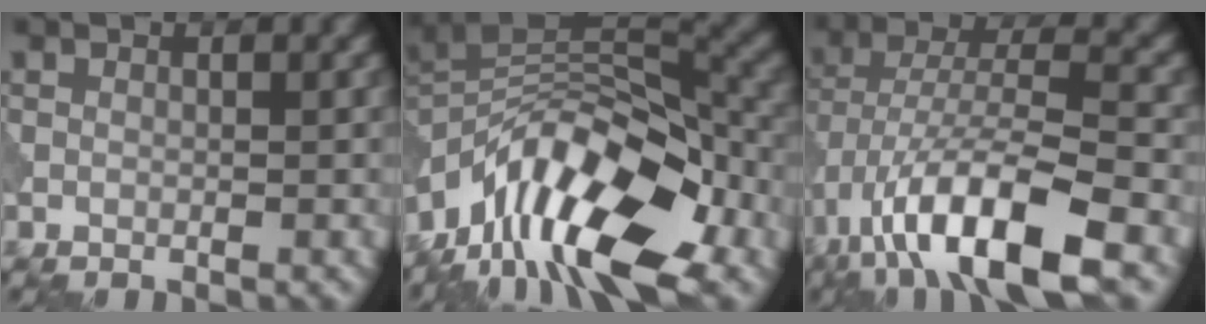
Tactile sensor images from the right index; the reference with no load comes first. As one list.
[{"total": 13.5, "force": [-7.0, 6.4, 9.6], "torque": [-0.161, 0.026, -0.137]}, {"total": 11.8, "force": [-6.2, 3.5, 9.4], "torque": [-0.165, 0.004, -0.114]}]